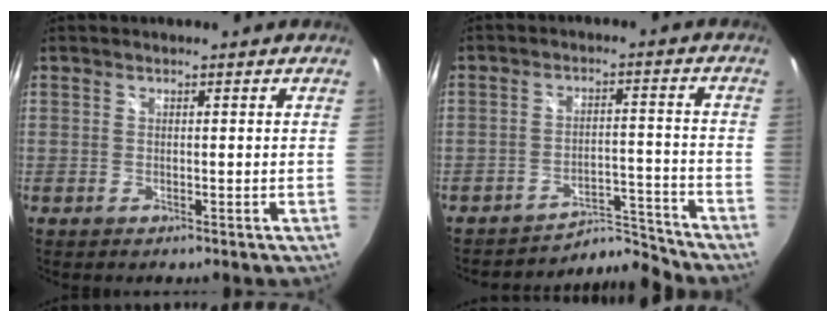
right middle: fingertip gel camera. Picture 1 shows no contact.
{"total": 7.2, "force": [-7.2, 0.2, -0.8], "torque": [0.006, 0.029, -0.112]}